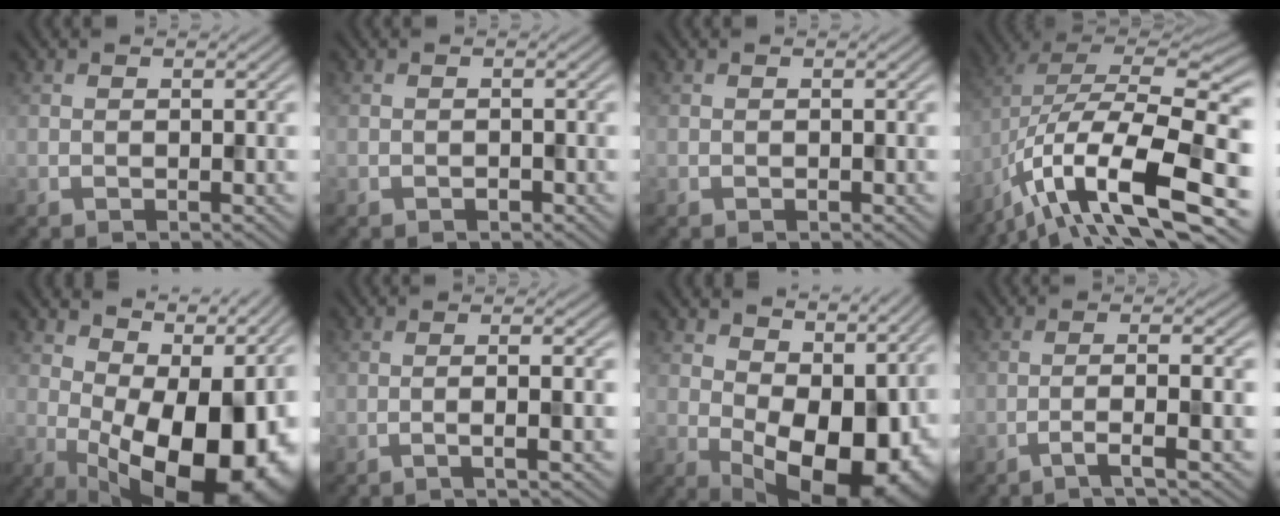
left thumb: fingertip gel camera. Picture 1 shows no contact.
{"total": 0.6, "force": [-0.6, 0.2, -0.1], "torque": [0.001, 0.001, -0.009]}
{"total": 0.0}
{"total": 16.1, "force": [-6.8, 5.8, 13.4], "torque": [-0.256, -0.001, -0.119]}
{"total": 17.3, "force": [0.2, 9.3, 14.6], "torque": [-0.173, -0.016, 0.024]}
{"total": 4.6, "force": [-1.5, 0.8, 4.2], "torque": [-0.062, 0.011, -0.034]}
{"total": 13.3, "force": [1.9, 7.9, 10.5], "torque": [-0.147, -0.015, 0.041]}
{"total": 5.9, "force": [-3.0, 0.6, 5.0], "torque": [-0.076, 0.016, -0.067]}